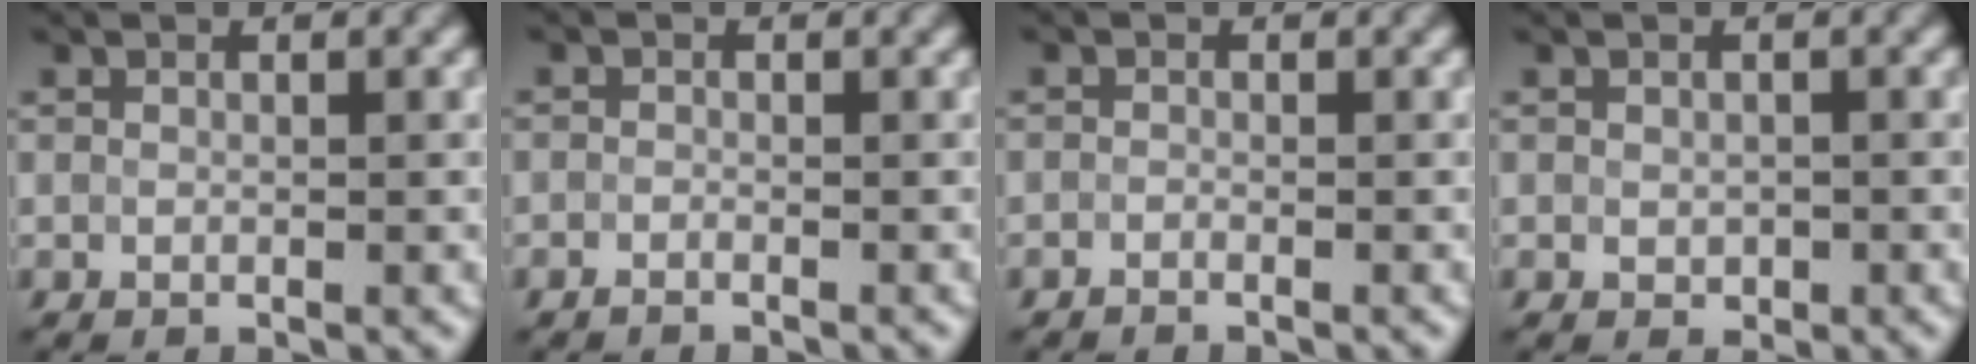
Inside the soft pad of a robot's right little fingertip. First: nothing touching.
{"total": 1.4, "force": [-1.1, 0.8, -0.4], "torque": [0.015, 0.000, -0.024]}
{"total": 1.1, "force": [-0.9, 0.6, -0.4], "torque": [0.012, -0.002, -0.019]}
{"total": 0.7, "force": [-0.1, 0.6, 0.4], "torque": [-0.006, -0.003, 0.002]}